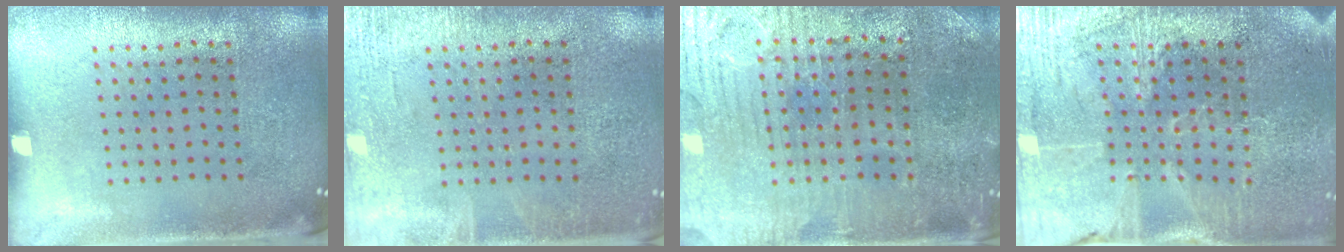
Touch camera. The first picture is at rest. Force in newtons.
{"total": 1.9, "press": 1.9, "slide": 0.2}
{"total": 2.2, "press": 2.2, "slide": 0.5}
{"total": 3.4, "press": 3.3, "slide": 0.8}